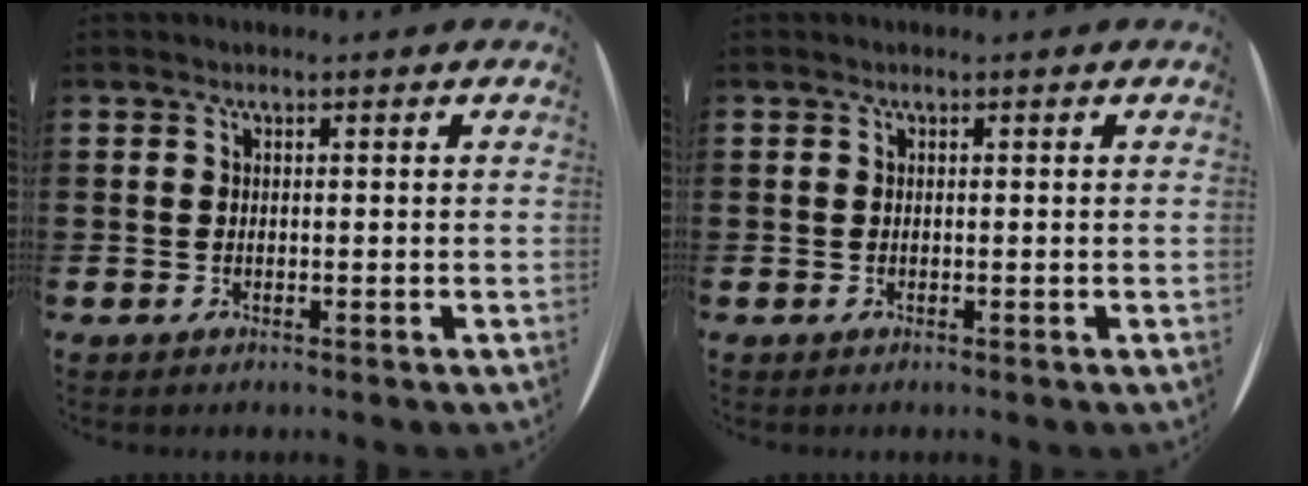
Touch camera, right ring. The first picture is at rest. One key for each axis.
{"total": 0.0}